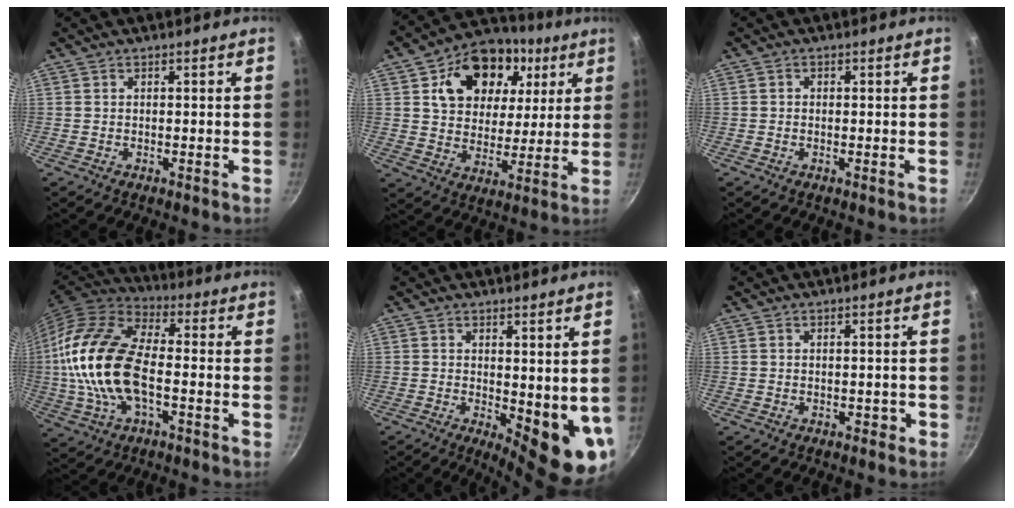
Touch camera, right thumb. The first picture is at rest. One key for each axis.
{"total": 19.5, "fx": 7.3, "fy": 14.1, "fz": 11.3, "tx": -0.160, "ty": -0.006, "tz": 0.115}
{"total": 0.6, "fx": -0.1, "fy": 0.6, "fz": 0.2, "tx": -0.004, "ty": 0.003, "tz": -0.002}
{"total": 19.9, "fx": -1.7, "fy": 10.5, "fz": 16.8, "tx": -0.325, "ty": 0.030, "tz": -0.045}
{"total": 10.1, "fx": 0.4, "fy": 4.2, "fz": 9.2, "tx": -0.098, "ty": -0.023, "tz": 0.014}
{"total": 1.0, "fx": -0.4, "fy": 0.8, "fz": 0.3, "tx": 0.005, "ty": 0.005, "tz": -0.001}